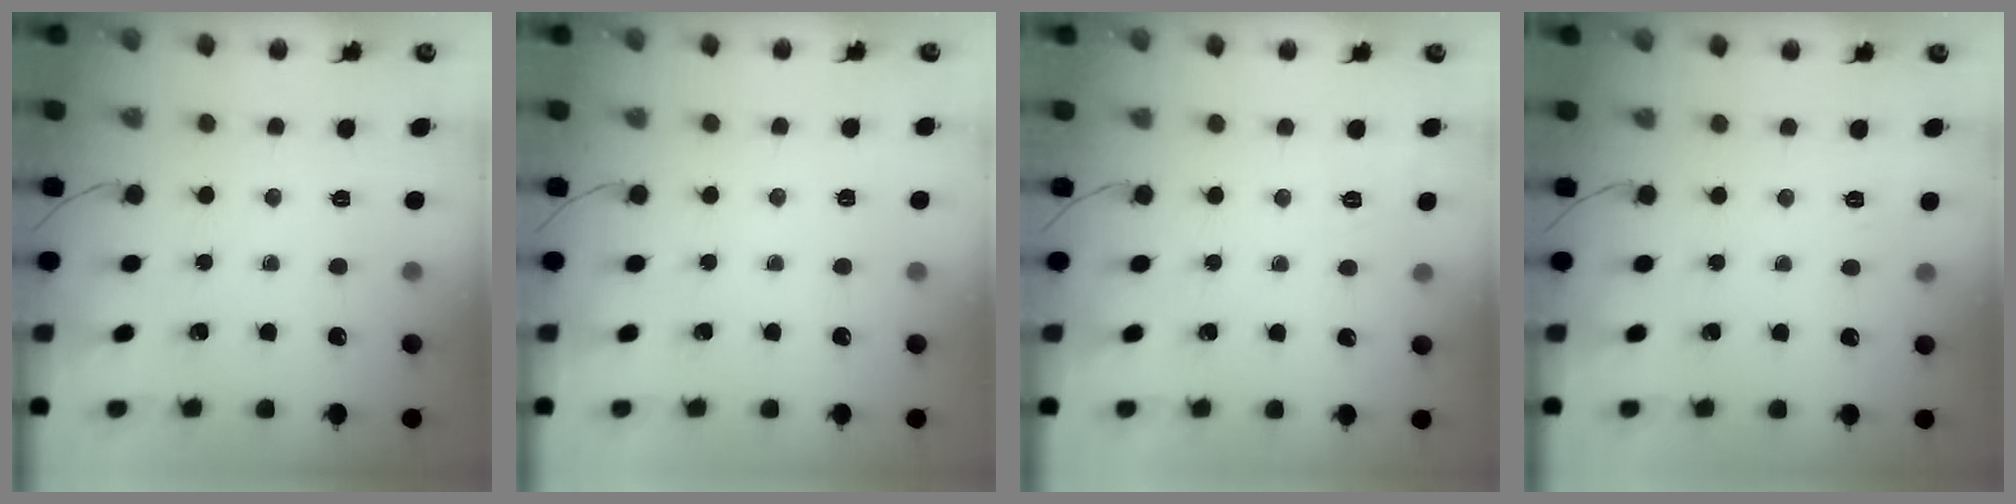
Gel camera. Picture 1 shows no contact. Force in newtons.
{"total": 2.0, "press": 1.6, "slide": 1.2}
{"total": 2.5, "press": 1.6, "slide": 1.9}
{"total": 7.7, "press": 7.5, "slide": 2.0}